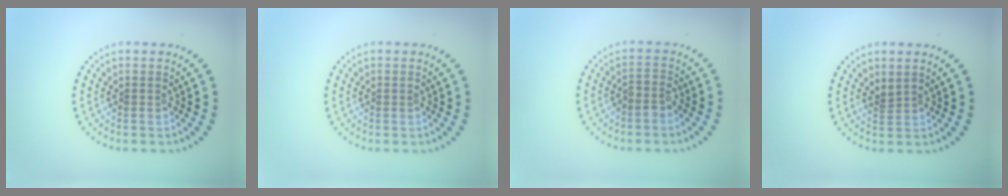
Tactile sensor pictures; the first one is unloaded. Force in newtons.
{"total": 0.0}
{"total": 1.3, "press": 1.1, "slide": 0.6}
{"total": 0.7, "press": 0.4, "slide": 0.6}